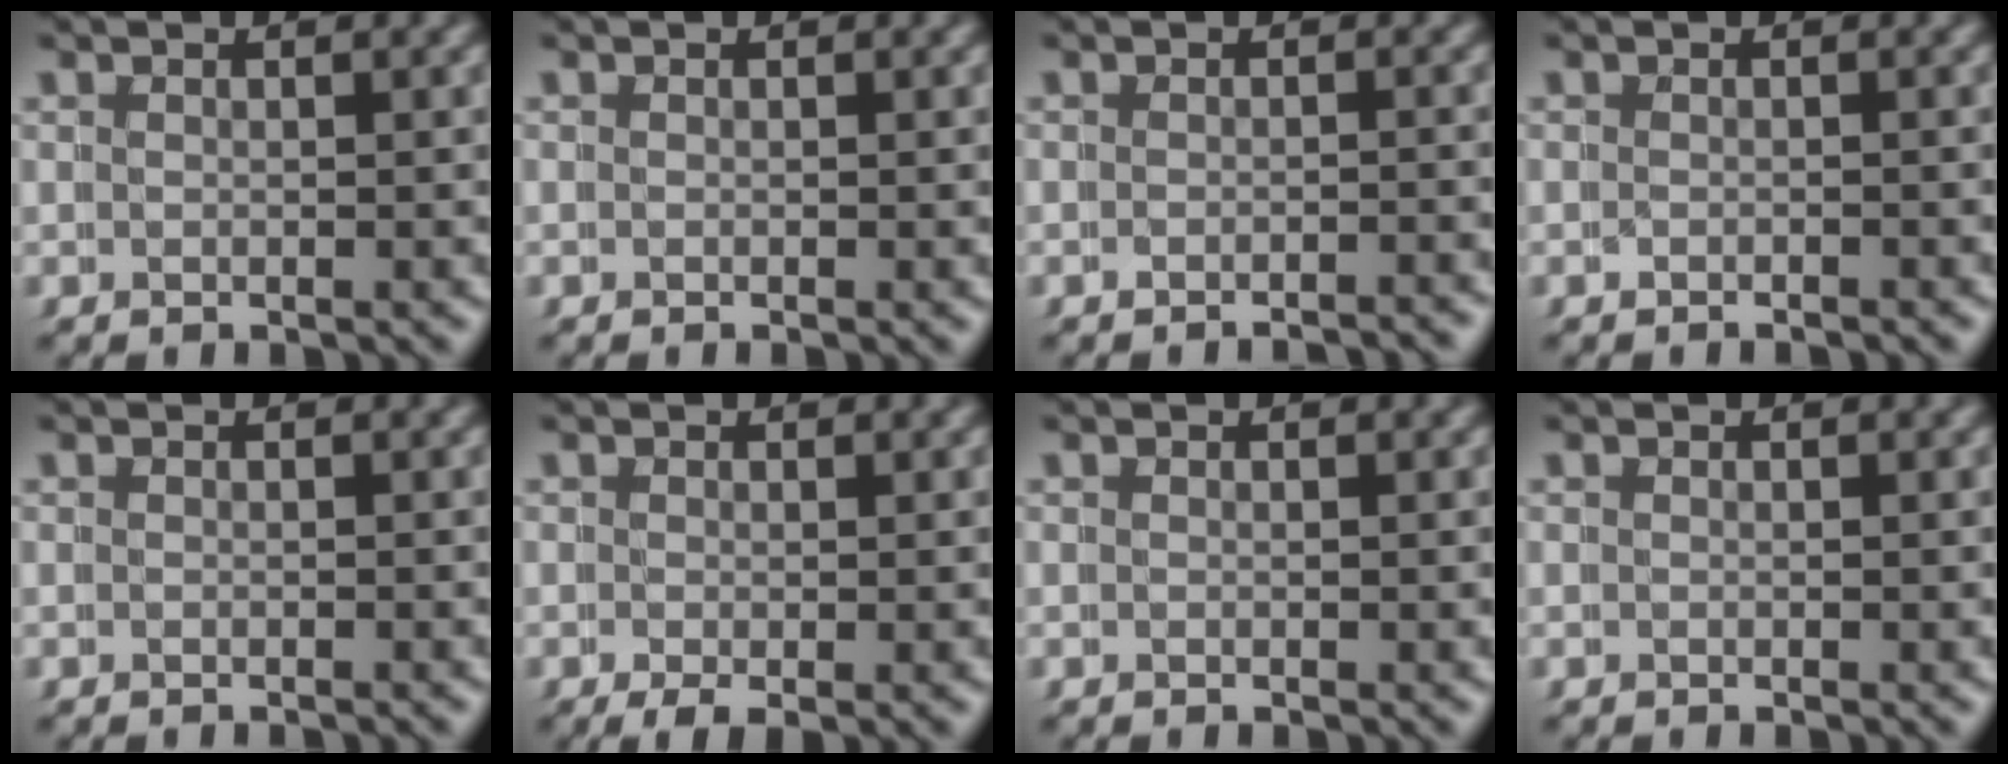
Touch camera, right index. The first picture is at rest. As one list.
[{"total": 0.0}, {"total": 2.4, "force": [-2.4, 0.3, 0.2], "torque": [0.004, -0.001, -0.036]}, {"total": 0.6, "force": [-0.6, 0.0, 0.0], "torque": [0.007, 0.005, -0.012]}, {"total": 0.6, "force": [-0.6, 0.0, -0.1], "torque": [0.000, 0.000, -0.010]}, {"total": 1.4, "force": [-0.9, 0.3, 1.1], "torque": [-0.017, -0.009, -0.011]}, {"total": 0.0}, {"total": 0.0}]